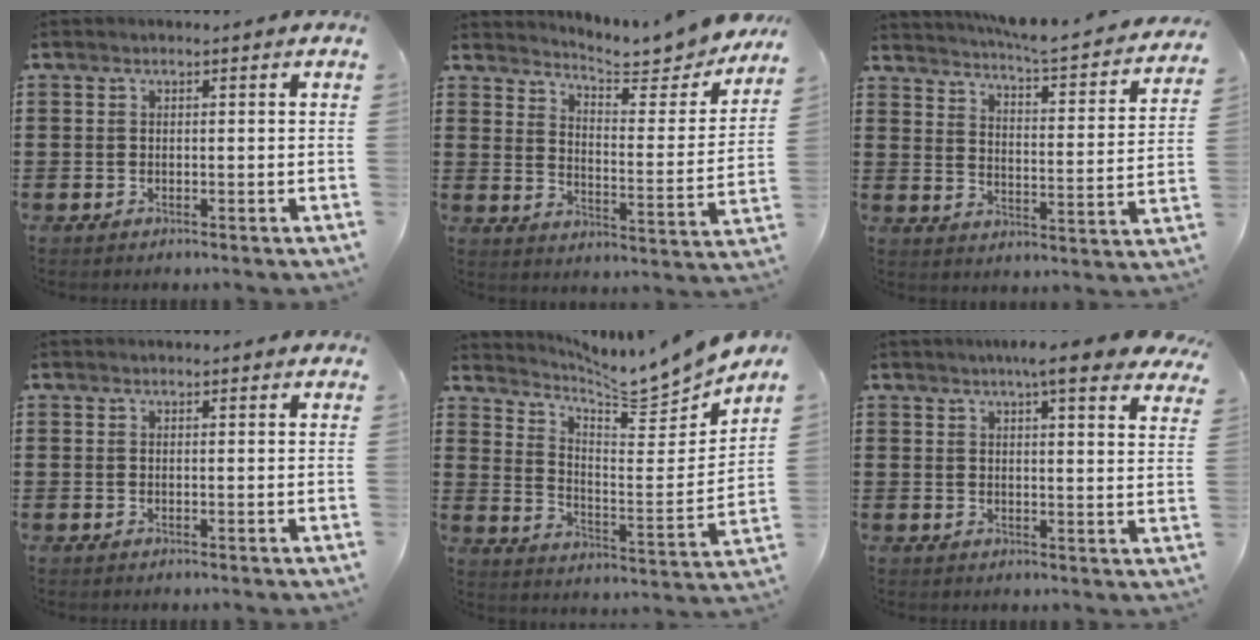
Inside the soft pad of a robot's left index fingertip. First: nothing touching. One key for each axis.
{"total": 6.1, "fx": 5.8, "fy": 0.3, "fz": 1.9, "tx": -0.042, "ty": -0.055, "tz": 0.093}
{"total": 4.6, "fx": 4.3, "fy": -0.6, "fz": 1.6, "tx": -0.046, "ty": -0.042, "tz": 0.062}
{"total": 1.2, "fx": 1.1, "fy": 0.1, "fz": 0.4, "tx": -0.009, "ty": 0.001, "tz": 0.021}
{"total": 7.7, "fx": 7.4, "fy": 0.0, "fz": 1.8, "tx": -0.044, "ty": -0.073, "tz": 0.122}
{"total": 6.7, "fx": 5.6, "fy": 0.3, "fz": 3.6, "tx": -0.063, "ty": -0.019, "tz": 0.094}